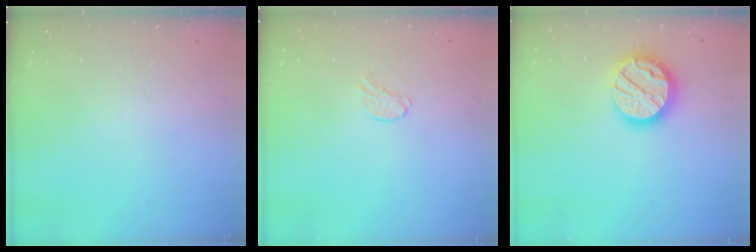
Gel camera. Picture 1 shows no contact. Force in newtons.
{"total": 5.2, "press": 5.2, "slide": 0.5}
{"total": 16.8, "press": 16.7, "slide": 1.2}